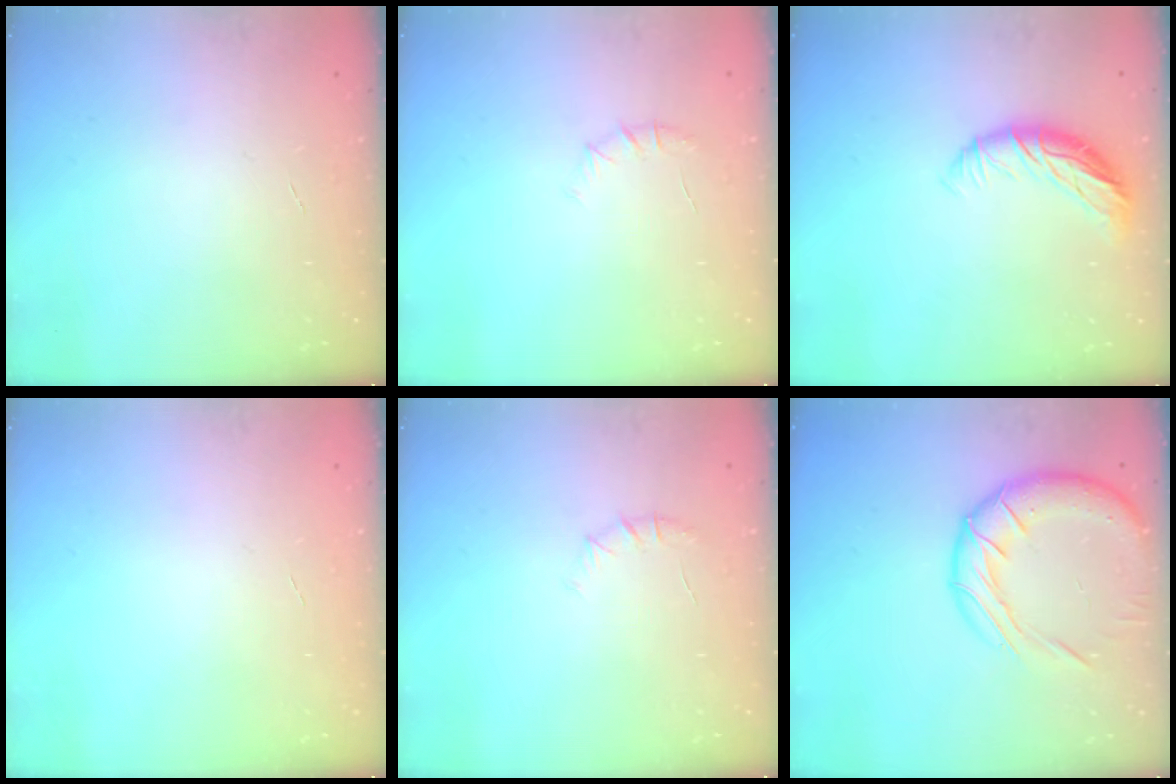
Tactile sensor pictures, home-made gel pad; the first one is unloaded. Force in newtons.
{"total": 4.5, "press": 4.2, "slide": 1.6}
{"total": 10.2, "press": 10.1, "slide": 1.6}
{"total": 0.0}
{"total": 4.5, "press": 4.2, "slide": 1.6}
{"total": 15.2, "press": 15.0, "slide": 2.2}